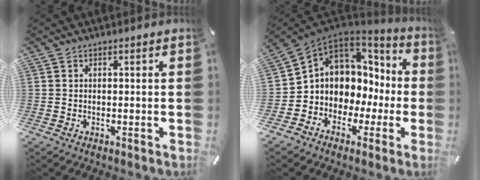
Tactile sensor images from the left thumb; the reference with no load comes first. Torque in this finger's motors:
{"motor_torque": [0.23, 1.88, 1.35, 1.05, 0.23]}